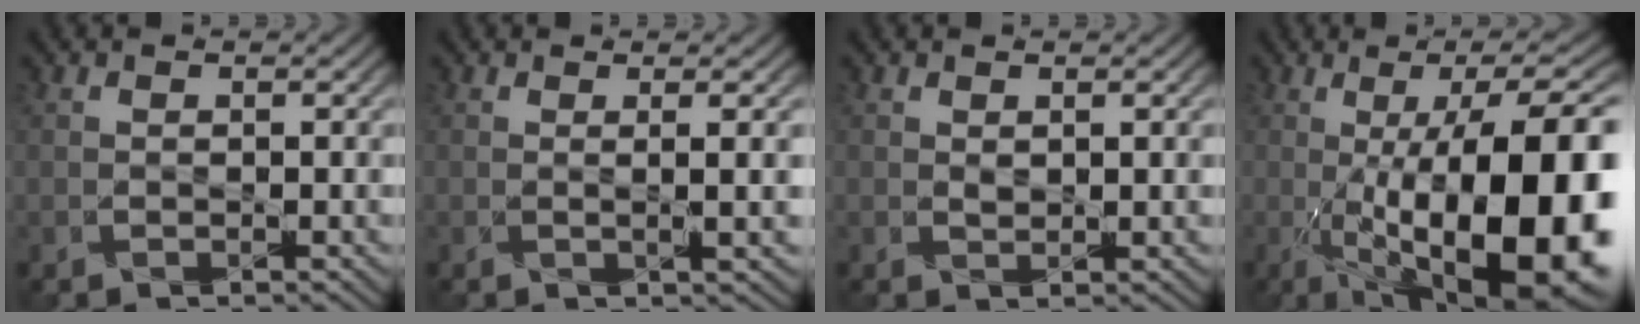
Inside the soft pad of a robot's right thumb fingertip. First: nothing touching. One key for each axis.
{"total": 2.7, "fx": 0.2, "fy": 0.0, "fz": 2.7, "tx": -0.044, "ty": 0.006, "tz": 0.000}
{"total": 0.8, "fx": 0.4, "fy": 0.4, "fz": 0.5, "tx": -0.016, "ty": 0.001, "tz": 0.008}
{"total": 18.8, "fx": -3.8, "fy": 6.0, "fz": 17.4, "tx": -0.238, "ty": 0.003, "tz": -0.067}